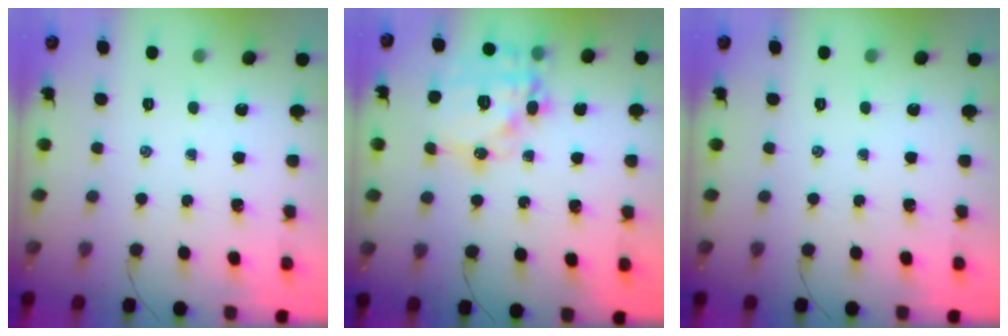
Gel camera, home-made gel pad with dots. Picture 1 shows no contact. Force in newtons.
{"total": 18.1, "press": 17.9, "slide": 2.5}
{"total": 0.0}